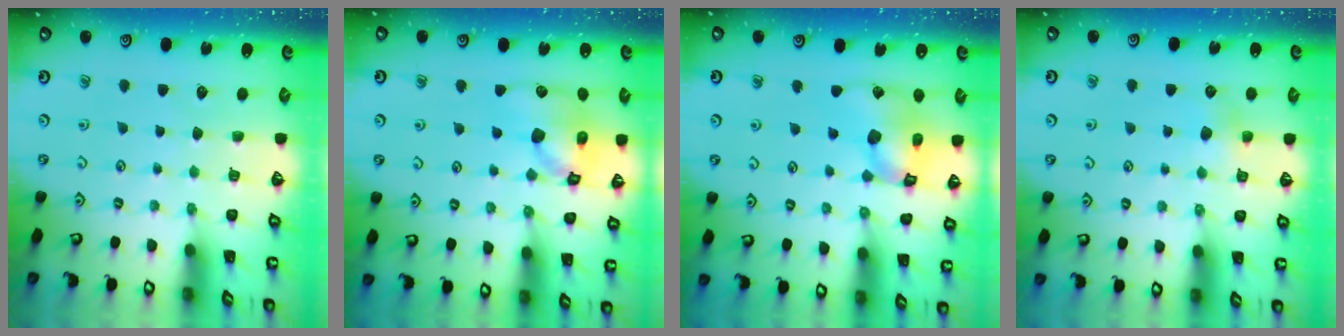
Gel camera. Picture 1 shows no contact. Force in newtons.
{"total": 13.2, "press": 13.1, "slide": 1.9}
{"total": 14.4, "press": 14.3, "slide": 1.9}
{"total": 4.2, "press": 4.2, "slide": 0.7}